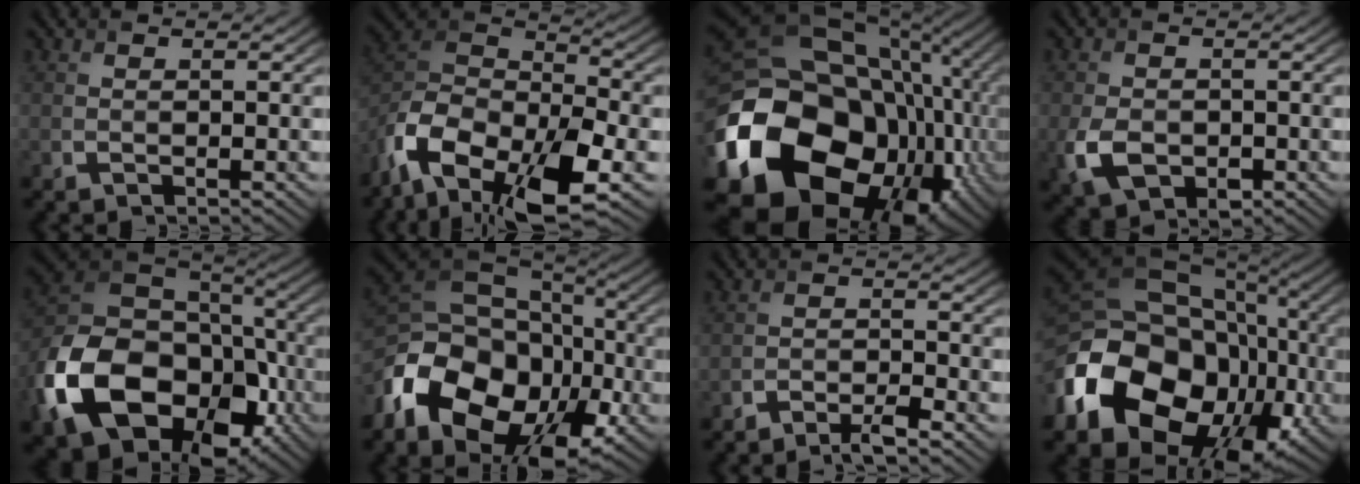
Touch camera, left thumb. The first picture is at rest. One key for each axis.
{"total": 16.7, "fx": -9.2, "fy": 8.3, "fz": 11.1, "tx": -0.269, "ty": -0.026, "tz": -0.168}
{"total": 22.7, "fx": -5.0, "fy": 17.6, "fz": 13.4, "tx": -0.341, "ty": -0.069, "tz": -0.060}
{"total": 5.4, "fx": -1.6, "fy": 3.8, "fz": 3.4, "tx": -0.085, "ty": -0.021, "tz": -0.030}
{"total": 19.8, "fx": -7.0, "fy": 13.6, "fz": 12.6, "tx": -0.279, "ty": -0.044, "tz": -0.123}
{"total": 19.0, "fx": -6.4, "fy": 13.5, "fz": 11.7, "tx": -0.250, "ty": -0.040, "tz": -0.105}
{"total": 3.3, "fx": -2.7, "fy": 0.8, "fz": 1.8, "tx": -0.033, "ty": 0.002, "tz": -0.053}
{"total": 20.7, "fx": -5.8, "fy": 15.5, "fz": 12.5, "tx": -0.289, "ty": -0.043, "tz": -0.084}